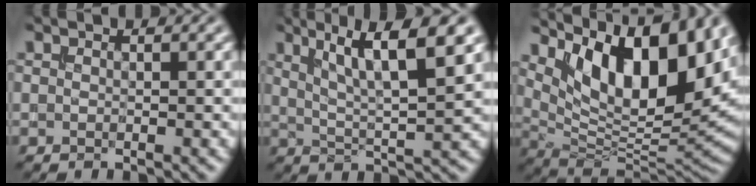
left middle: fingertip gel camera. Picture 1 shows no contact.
{"total": 7.9, "force": [3.9, 1.7, 6.7], "torque": [-0.103, 0.004, 0.070]}
{"total": 12.2, "force": [6.0, 4.7, 9.5], "torque": [-0.149, -0.009, 0.115]}